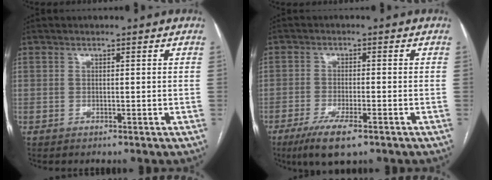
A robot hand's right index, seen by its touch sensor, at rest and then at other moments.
{"total": 6.8, "force": [-4.3, 1.4, 5.1], "torque": [-0.095, -0.014, -0.071]}